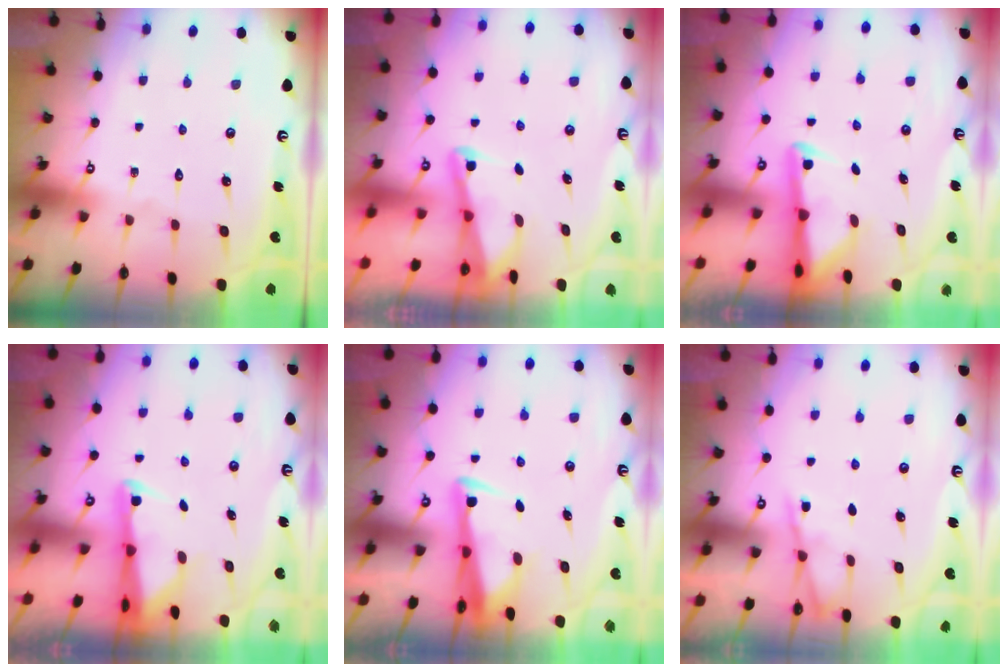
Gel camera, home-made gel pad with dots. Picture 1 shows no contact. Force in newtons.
{"total": 2.2, "press": 2.1, "slide": 0.3}
{"total": 3.0, "press": 2.9, "slide": 0.7}
{"total": 2.6, "press": 2.6, "slide": 0.5}
{"total": 3.4, "press": 3.3, "slide": 0.9}
{"total": 3.9, "press": 3.9, "slide": 0.5}